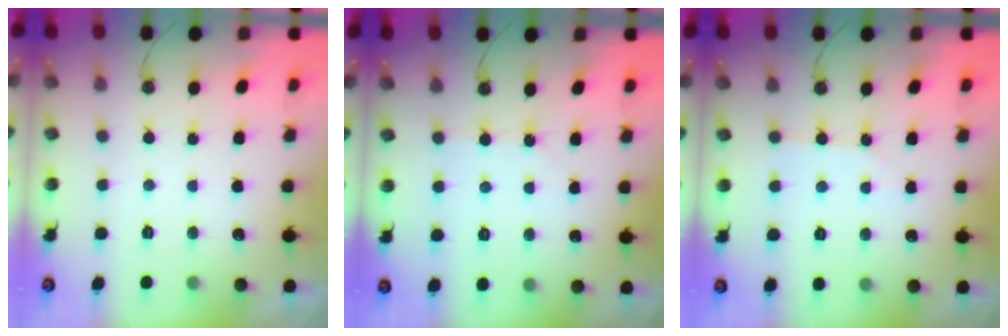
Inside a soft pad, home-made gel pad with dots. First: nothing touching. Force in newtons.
{"total": 1.7, "press": 1.6, "slide": 0.3}
{"total": 2.6, "press": 2.6, "slide": 0.5}